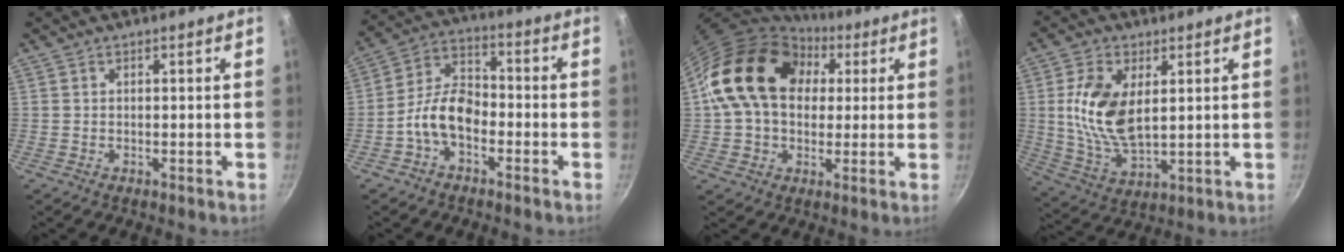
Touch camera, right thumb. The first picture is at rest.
{"total": 9.2, "force": [-3.5, 5.5, 6.5], "torque": [-0.104, 0.045, -0.080]}
{"total": 19.7, "force": [5.4, 14.5, 12.2], "torque": [-0.181, 0.017, 0.083]}
{"total": 13.0, "force": [2.6, 7.0, 10.6], "torque": [-0.202, -0.016, 0.056]}